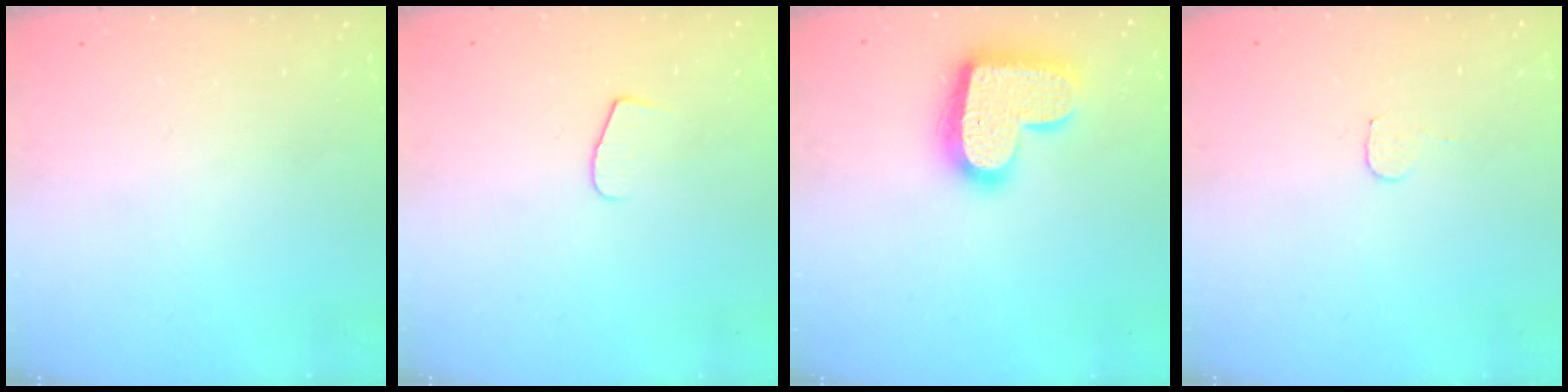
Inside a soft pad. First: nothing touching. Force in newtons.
{"total": 5.5, "press": 5.5, "slide": 0.5}
{"total": 18.1, "press": 18.1, "slide": 1.1}
{"total": 3.7, "press": 3.7, "slide": 0.3}